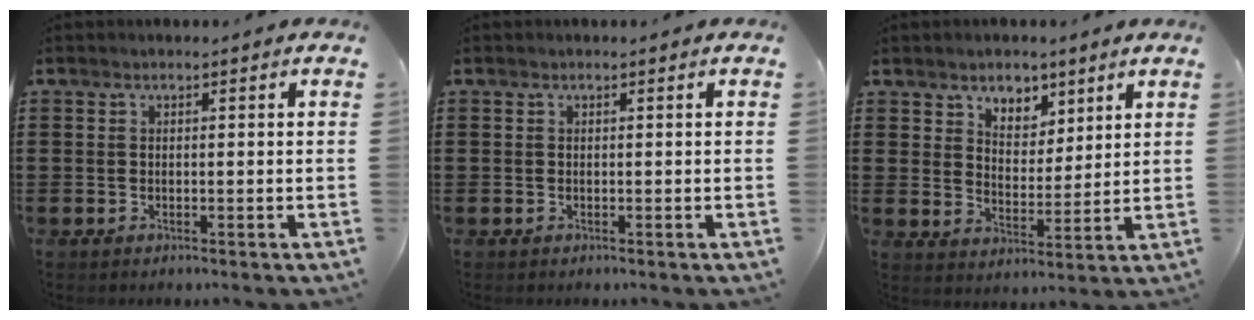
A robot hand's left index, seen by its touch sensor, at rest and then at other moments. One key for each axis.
{"total": 0.0}
{"total": 4.6, "fx": 3.7, "fy": 2.8, "fz": 0.1, "tx": -0.017, "ty": -0.009, "tz": 0.064}